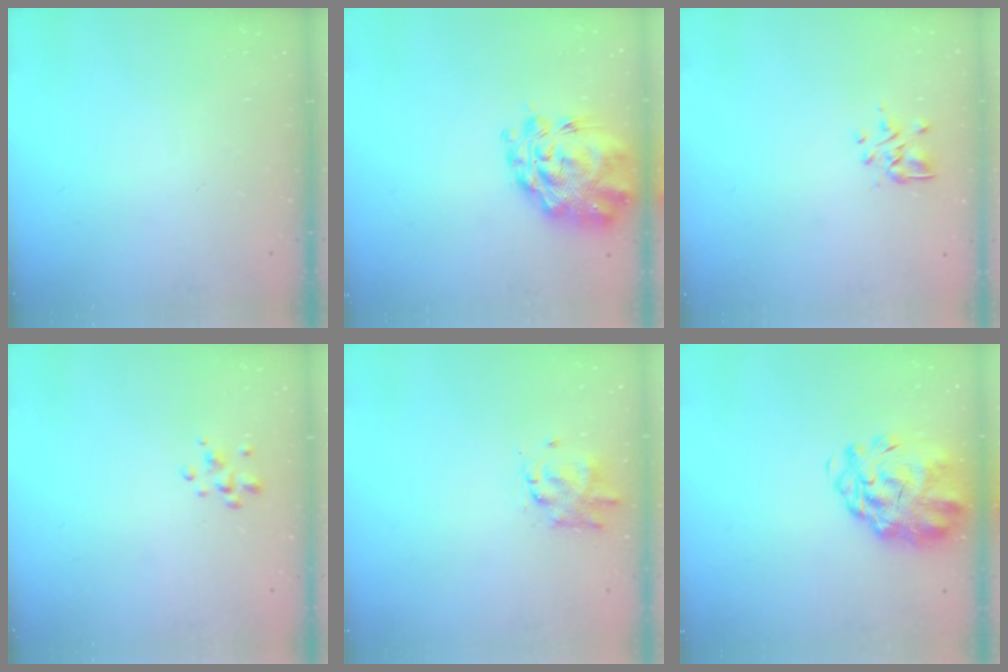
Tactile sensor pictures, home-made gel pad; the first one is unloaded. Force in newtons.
{"total": 7.5, "press": 7.0, "slide": 2.8}
{"total": 2.5, "press": 2.3, "slide": 1.0}
{"total": 2.3, "press": 2.2, "slide": 0.3}
{"total": 2.0, "press": 1.9, "slide": 0.6}
{"total": 6.1, "press": 5.5, "slide": 2.7}